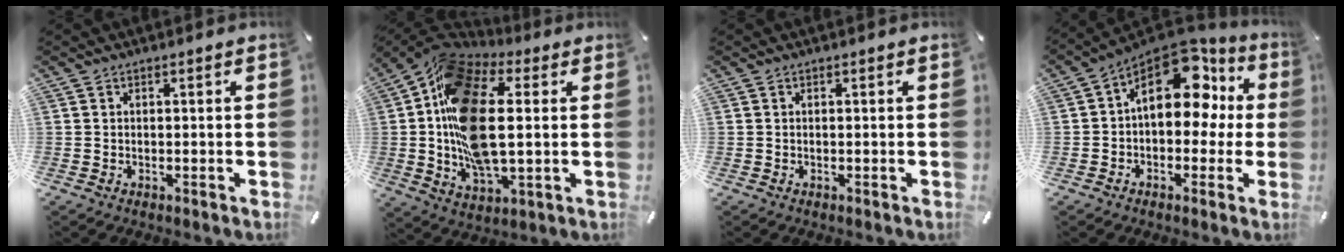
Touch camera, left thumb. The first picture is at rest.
{"total": 20.9, "force": [2.1, 11.6, 17.2], "torque": [-0.355, -0.002, 0.036]}
{"total": 0.0}
{"total": 17.5, "force": [5.6, 10.9, 12.6], "torque": [-0.170, -0.027, 0.095]}